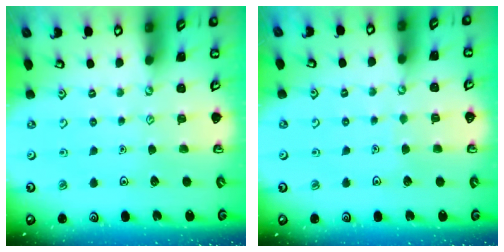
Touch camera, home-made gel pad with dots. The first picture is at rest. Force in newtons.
{"total": 1.5, "press": 1.5, "slide": 0.2}